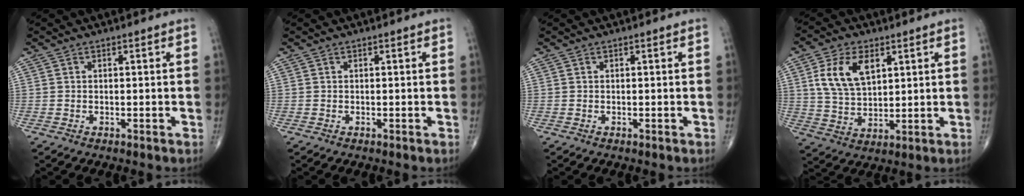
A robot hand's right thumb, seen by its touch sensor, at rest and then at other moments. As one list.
[{"total": 0.0}, {"total": 0.0}, {"total": 10.7, "force": [3.8, 6.3, 7.7], "torque": [-0.136, -0.009, 0.077]}]